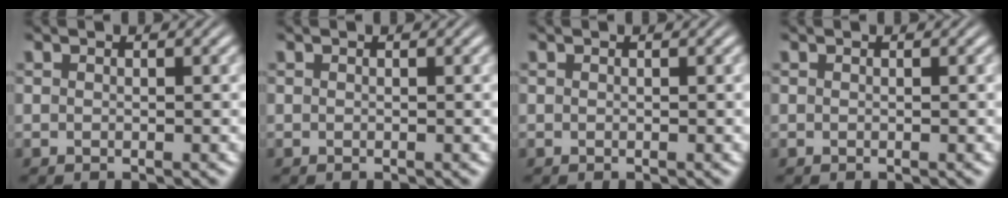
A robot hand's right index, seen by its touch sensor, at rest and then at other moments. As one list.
[{"total": 0.0}, {"total": 0.0}, {"total": 0.0}]